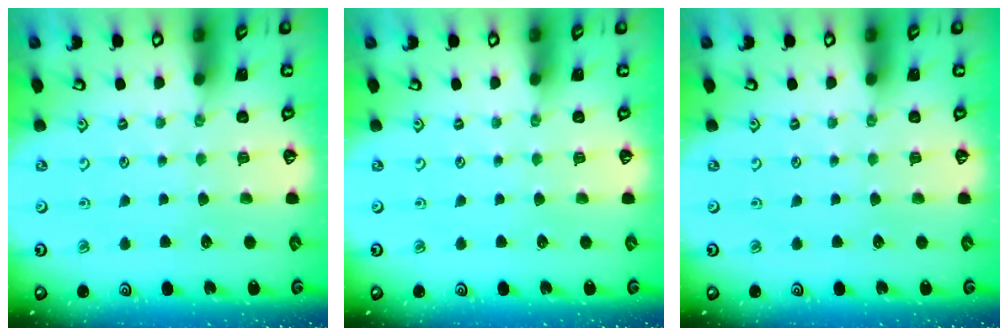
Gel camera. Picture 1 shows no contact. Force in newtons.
{"total": 0.0}
{"total": 0.0}